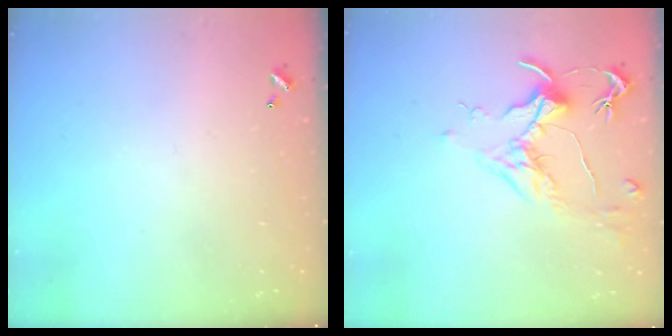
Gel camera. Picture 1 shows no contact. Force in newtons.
{"total": 1.7, "press": 1.5, "slide": 0.9}